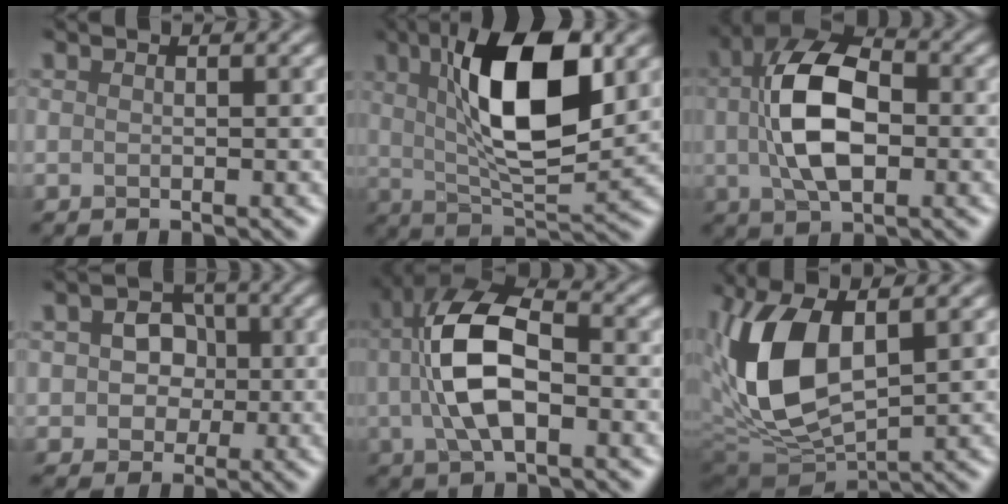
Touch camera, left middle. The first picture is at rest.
{"total": 9.1, "force": [2.6, 2.6, 8.4], "torque": [-0.159, 0.000, 0.063]}
{"total": 7.0, "force": [-0.2, 3.5, 6.1], "torque": [-0.143, 0.006, 0.010]}
{"total": 2.4, "force": [-0.4, 2.3, 0.7], "torque": [-0.015, -0.001, 0.005]}
{"total": 7.0, "force": [-0.6, 3.2, 6.2], "torque": [-0.152, 0.012, 0.004]}
{"total": 9.1, "force": [1.0, 4.7, 7.7], "torque": [-0.203, -0.004, 0.036]}